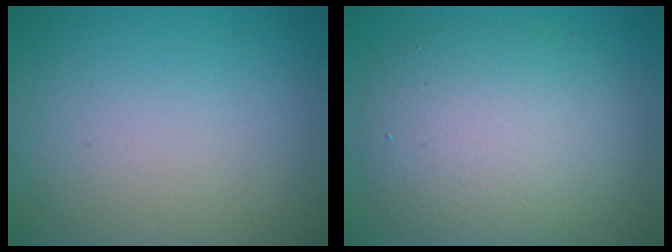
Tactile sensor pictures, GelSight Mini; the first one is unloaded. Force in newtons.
{"total": 7.2, "press": 7.2, "slide": 0.5}